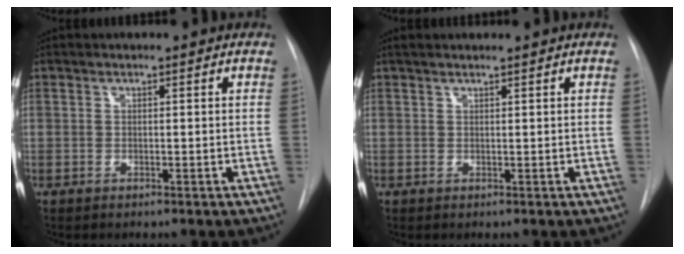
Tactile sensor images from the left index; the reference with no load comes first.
{"total": 2.0, "force": [1.6, -0.1, 1.0], "torque": [-0.009, 0.021, 0.028]}